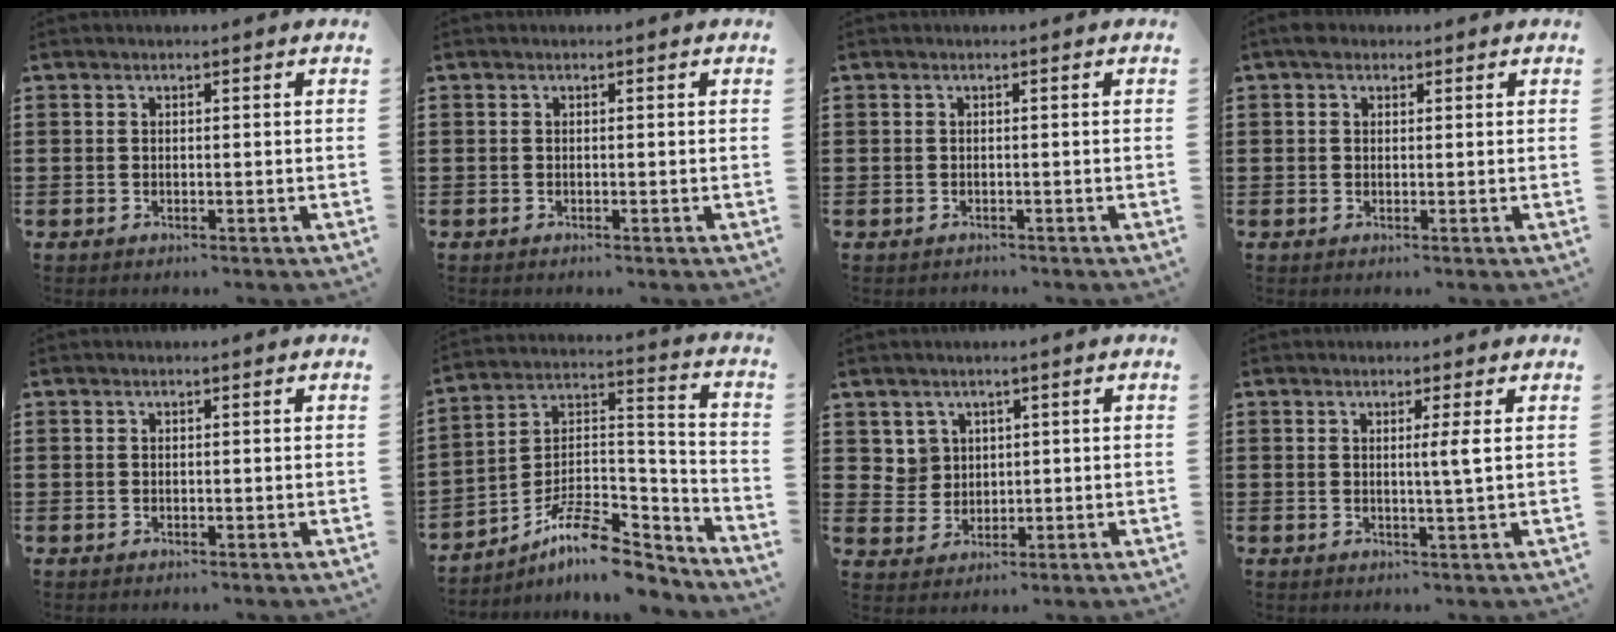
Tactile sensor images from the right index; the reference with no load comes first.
{"total": 0.0}
{"total": 0.6, "force": [-0.4, 0.5, -0.1], "torque": [0.000, 0.004, -0.011]}
{"total": 1.7, "force": [1.1, 1.1, 0.6], "torque": [-0.016, 0.007, 0.022]}
{"total": 0.0}
{"total": 11.2, "force": [-8.5, 3.8, 6.2], "torque": [-0.112, 0.028, -0.163]}
{"total": 3.8, "force": [1.7, 3.3, 0.5], "torque": [-0.027, 0.013, 0.033]}
{"total": 2.6, "force": [0.6, -0.5, 2.5], "torque": [-0.039, -0.010, 0.004]}